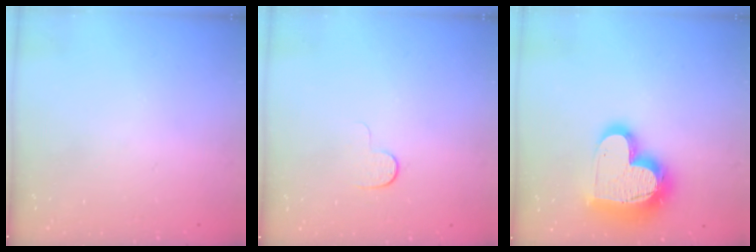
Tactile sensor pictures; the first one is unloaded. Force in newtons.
{"total": 4.2, "press": 4.1, "slide": 1.1}
{"total": 19.3, "press": 19.2, "slide": 1.7}